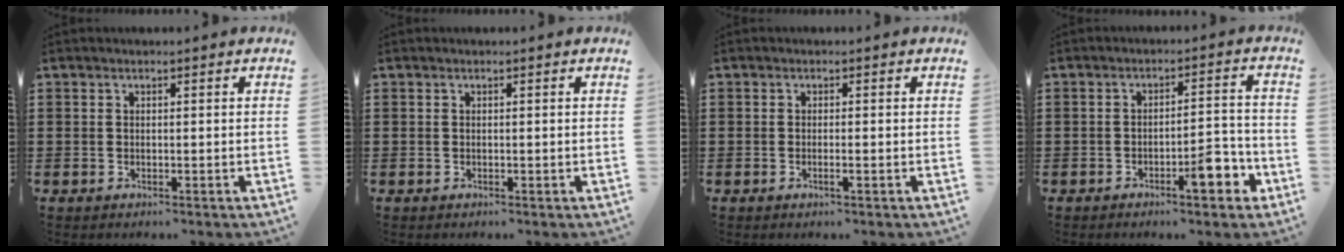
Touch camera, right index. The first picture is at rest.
{"total": 0.0}
{"total": 1.0, "force": [-0.5, -0.1, 0.9], "torque": [-0.015, -0.003, -0.009]}
{"total": 6.3, "force": [-3.3, 1.7, 5.1], "torque": [-0.072, 0.002, -0.054]}